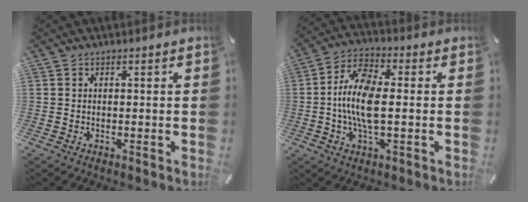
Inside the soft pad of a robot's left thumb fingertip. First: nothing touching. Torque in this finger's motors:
{"motor_torque": [0.71, 1.03, 0.50, -0.22, 0.22]}